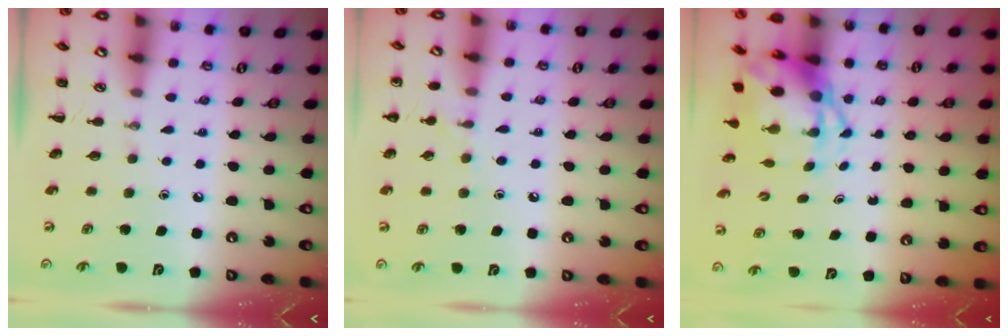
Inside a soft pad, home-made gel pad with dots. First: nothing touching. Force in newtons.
{"total": 7.1, "press": 6.8, "slide": 2.0}
{"total": 5.1, "press": 4.9, "slide": 1.3}